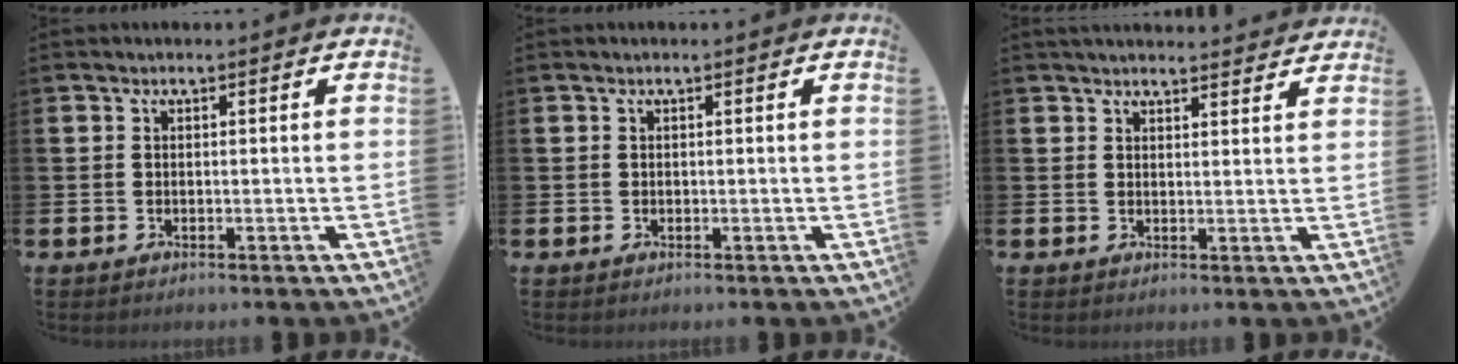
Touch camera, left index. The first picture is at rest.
{"total": 0.0}
{"total": 3.0, "force": [3.0, 0.3, 0.3], "torque": [0.001, -0.018, 0.051]}